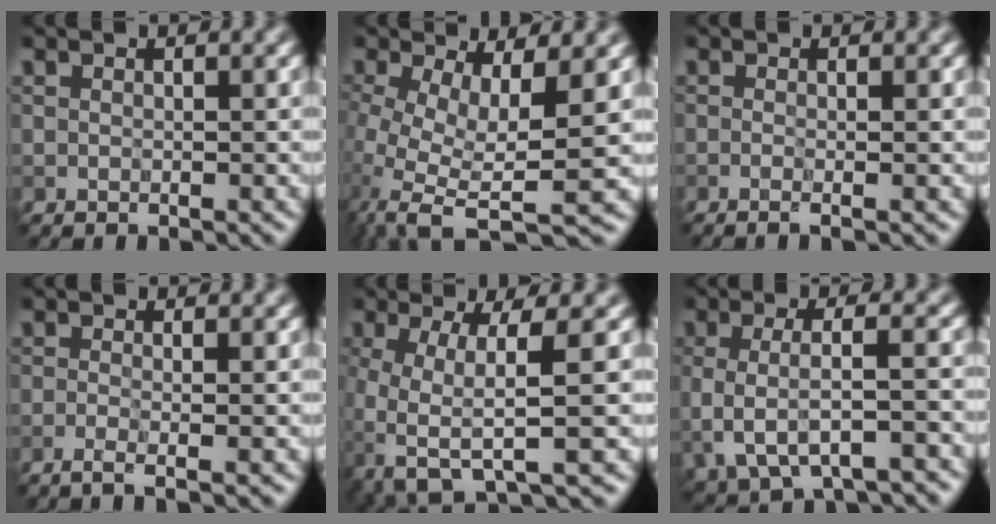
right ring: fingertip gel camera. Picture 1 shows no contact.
{"total": 8.1, "force": [-0.5, 3.0, 7.6], "torque": [-0.149, -0.024, -0.006]}
{"total": 2.5, "force": [0.0, 1.3, 2.1], "torque": [-0.010, -0.002, -0.023]}
{"total": 2.7, "force": [-0.8, 1.1, 2.3], "torque": [-0.023, -0.005, -0.026]}
{"total": 6.2, "force": [-1.5, 1.6, 5.8], "torque": [-0.112, -0.009, -0.031]}
{"total": 5.6, "force": [-0.9, 2.4, 5.0], "torque": [-0.095, -0.008, -0.014]}